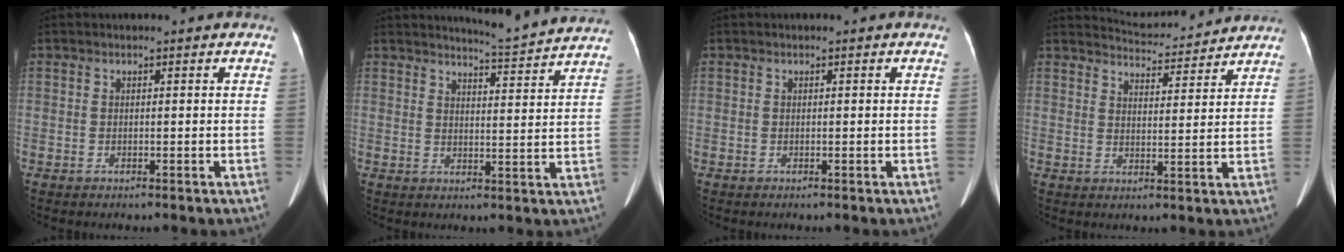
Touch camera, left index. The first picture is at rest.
{"total": 8.8, "force": [8.6, -1.2, 1.4], "torque": [-0.038, -0.021, 0.106]}
{"total": 0.0}
{"total": 9.1, "force": [9.0, 0.6, 0.8], "torque": [-0.019, 0.012, 0.122]}